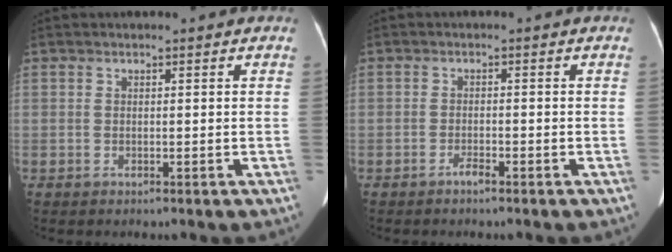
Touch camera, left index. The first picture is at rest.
{"total": 1.2, "force": [-1.0, 0.1, 0.7], "torque": [-0.015, 0.000, -0.017]}